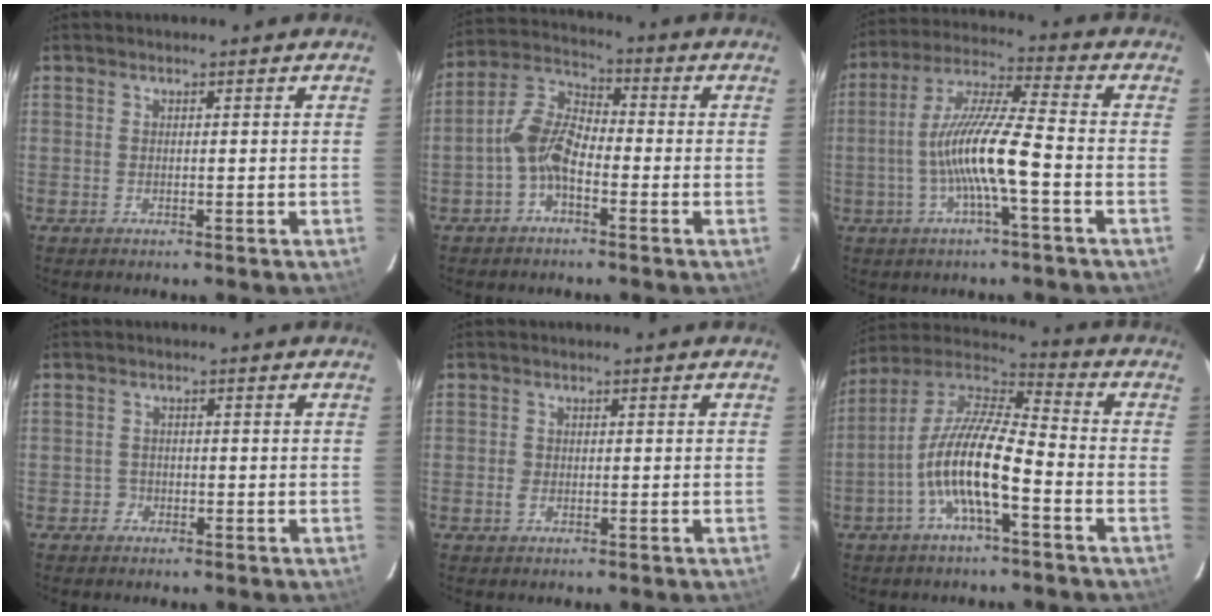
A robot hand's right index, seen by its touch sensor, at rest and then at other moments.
{"total": 7.6, "force": [-2.9, 3.9, 5.8], "torque": [-0.125, 0.019, -0.063]}
{"total": 11.9, "force": [-3.3, 0.8, 11.4], "torque": [-0.228, 0.008, -0.064]}
{"total": 1.5, "force": [-0.9, 1.3, 0.0], "torque": [0.000, 0.005, -0.013]}
{"total": 1.5, "force": [-0.4, 1.2, 0.8], "torque": [-0.018, 0.001, -0.008]}
{"total": 13.4, "force": [-4.9, 3.3, 12.0], "torque": [-0.236, 0.004, -0.100]}